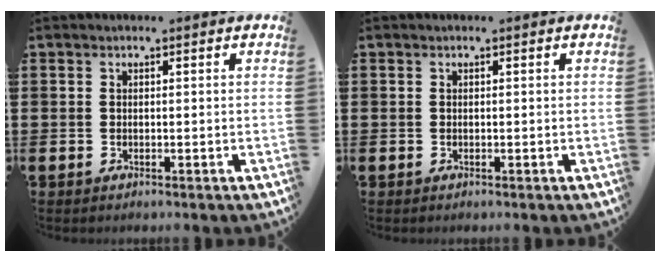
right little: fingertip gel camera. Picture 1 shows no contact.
{"total": 0.0}